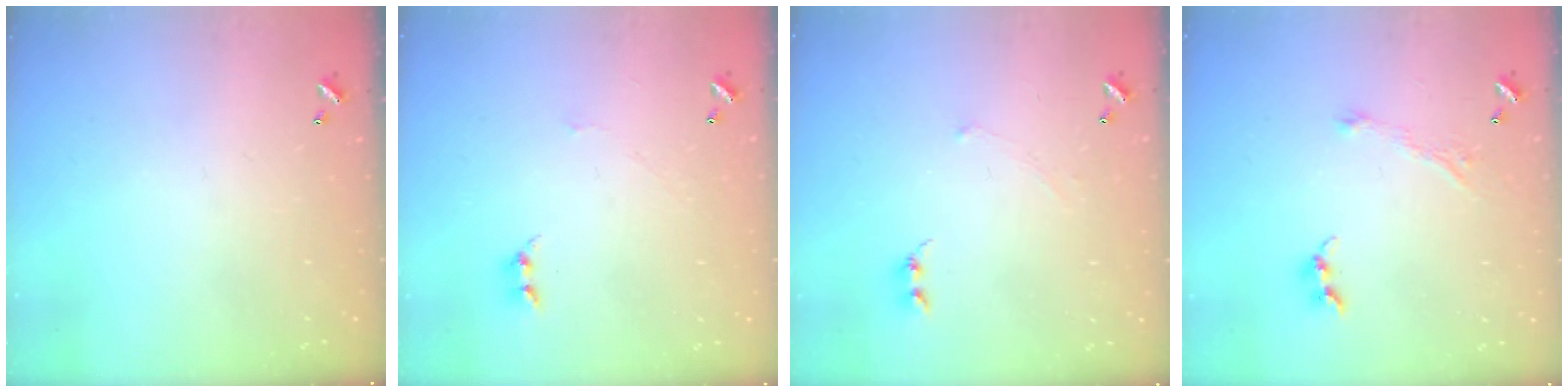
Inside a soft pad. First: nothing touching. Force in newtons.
{"total": 0.9, "press": 0.8, "slide": 0.4}
{"total": 0.6, "press": 0.3, "slide": 0.5}
{"total": 2.9, "press": 2.8, "slide": 0.4}